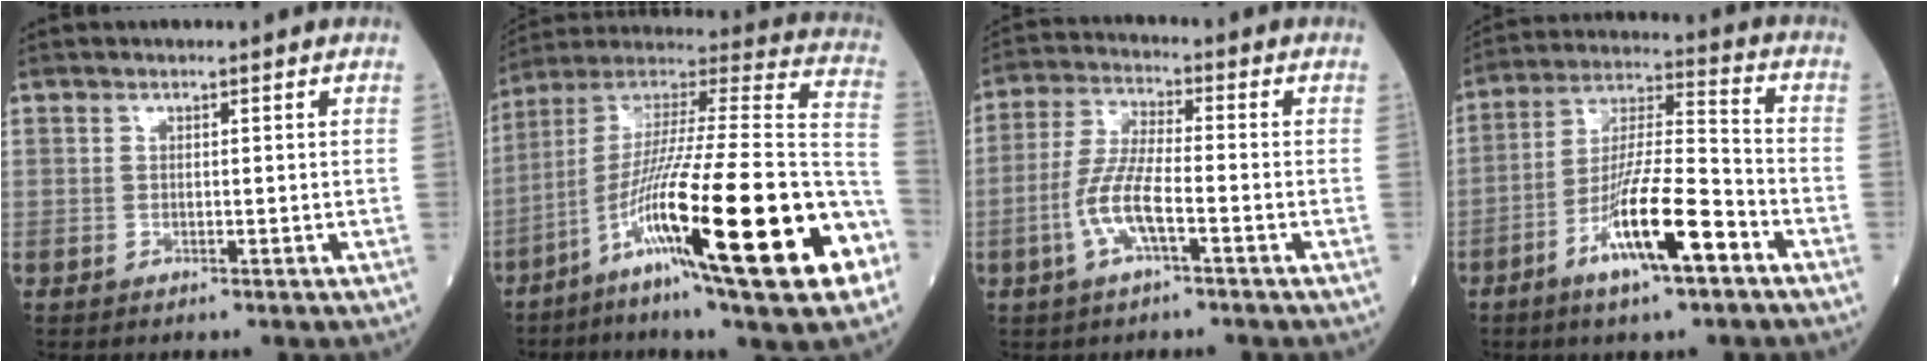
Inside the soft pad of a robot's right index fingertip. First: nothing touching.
{"total": 32.5, "force": [-12.3, 2.9, 29.9], "torque": [-0.438, -0.034, -0.216]}
{"total": 7.5, "force": [-2.8, 1.5, 6.8], "torque": [-0.151, 0.004, -0.057]}
{"total": 13.6, "force": [-6.6, 1.8, 11.7], "torque": [-0.216, -0.006, -0.121]}